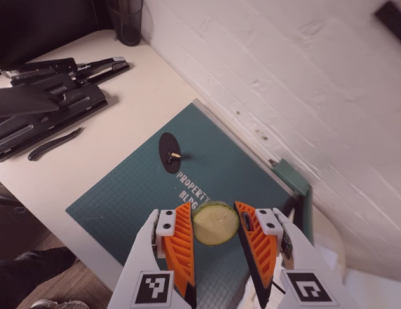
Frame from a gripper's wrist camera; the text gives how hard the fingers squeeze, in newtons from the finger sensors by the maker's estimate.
{"total": 8.6, "left": 8.5, "right": 8.7}